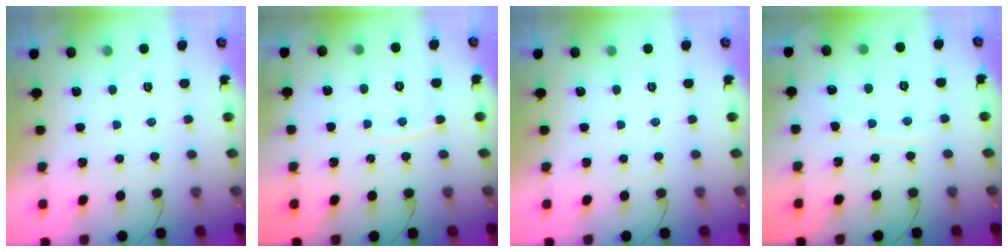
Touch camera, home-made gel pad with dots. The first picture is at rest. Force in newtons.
{"total": 3.8, "press": 3.8, "slide": 0.5}
{"total": 0.0}
{"total": 3.1, "press": 3.1, "slide": 0.5}